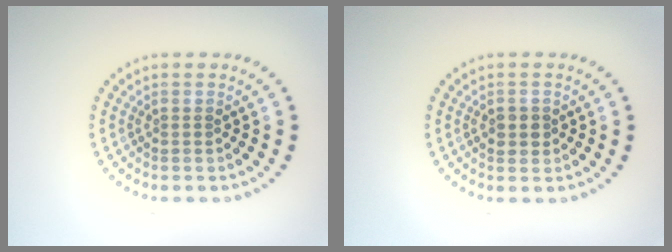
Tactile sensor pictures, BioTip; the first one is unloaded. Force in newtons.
{"total": 1.5, "press": 1.4, "slide": 0.4}